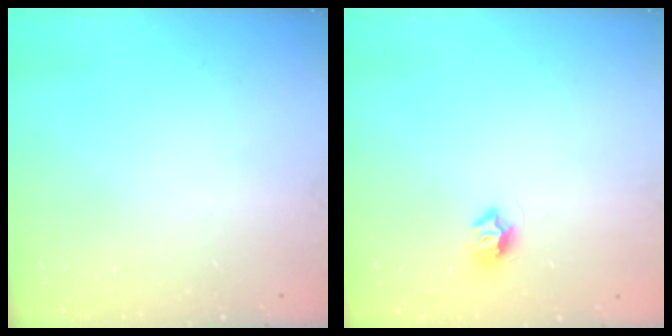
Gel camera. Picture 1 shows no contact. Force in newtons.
{"total": 7.4, "press": 7.4, "slide": 0.4}